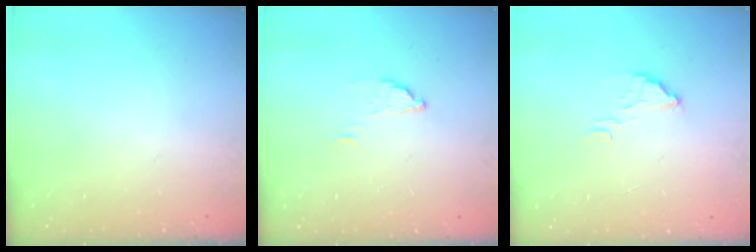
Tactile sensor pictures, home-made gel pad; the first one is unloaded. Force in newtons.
{"total": 2.2, "press": 2.2, "slide": 0.1}
{"total": 5.0, "press": 4.9, "slide": 0.3}